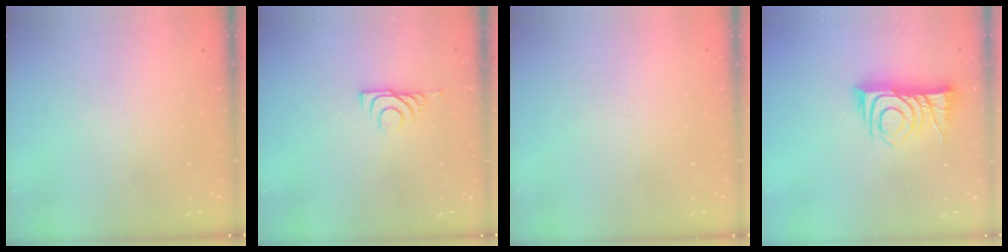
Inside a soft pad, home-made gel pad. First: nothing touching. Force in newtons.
{"total": 5.8, "press": 5.7, "slide": 0.8}
{"total": 1.5, "press": 1.5, "slide": 0.1}
{"total": 11.9, "press": 11.9, "slide": 0.6}